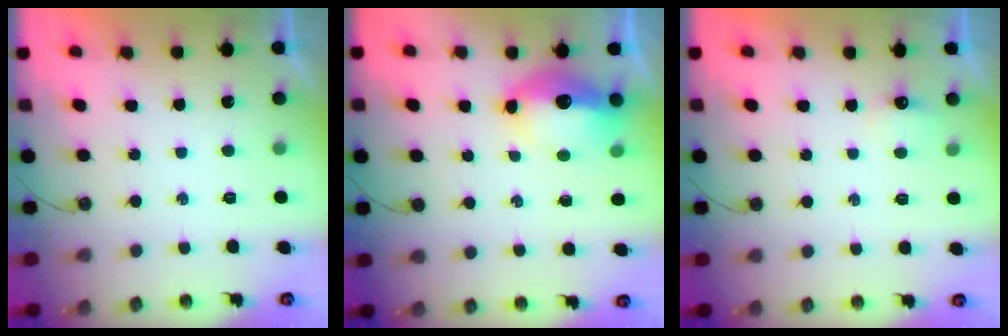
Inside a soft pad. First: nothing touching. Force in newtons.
{"total": 14.5, "press": 12.7, "slide": 6.9}
{"total": 3.2, "press": 3.2, "slide": 0.5}